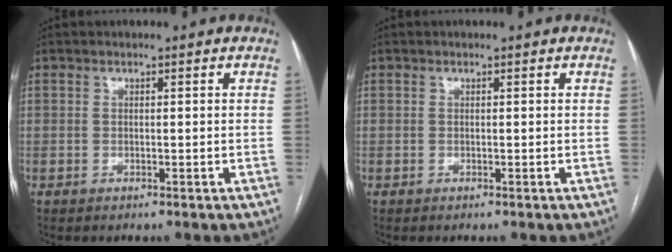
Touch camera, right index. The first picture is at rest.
{"total": 0.0}